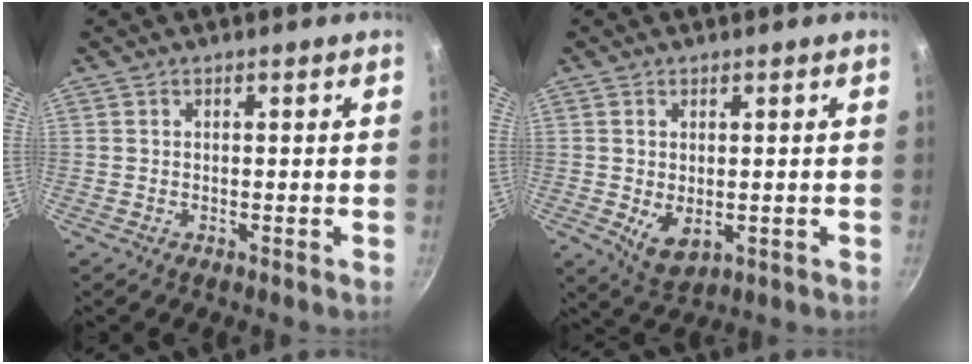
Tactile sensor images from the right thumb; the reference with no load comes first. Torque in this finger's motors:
{"motor_torque": [-0.29, 0.29, 0.29, 0.51, 0.07]}